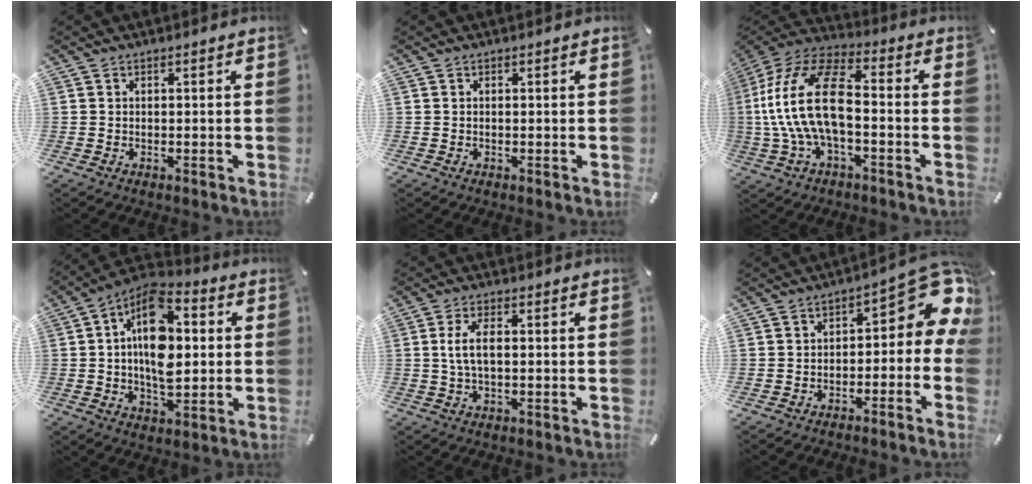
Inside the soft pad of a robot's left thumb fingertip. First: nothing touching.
{"total": 0.0}
{"total": 19.0, "force": [-2.0, 9.6, 16.3], "torque": [-0.342, 0.009, -0.036]}
{"total": 15.6, "force": [1.8, 9.5, 12.2], "torque": [-0.232, -0.010, 0.025]}
{"total": 5.4, "force": [0.4, 2.4, 4.9], "torque": [-0.113, 0.000, -0.002]}
{"total": 11.4, "force": [3.6, 5.7, 9.2], "torque": [-0.105, -0.036, 0.056]}